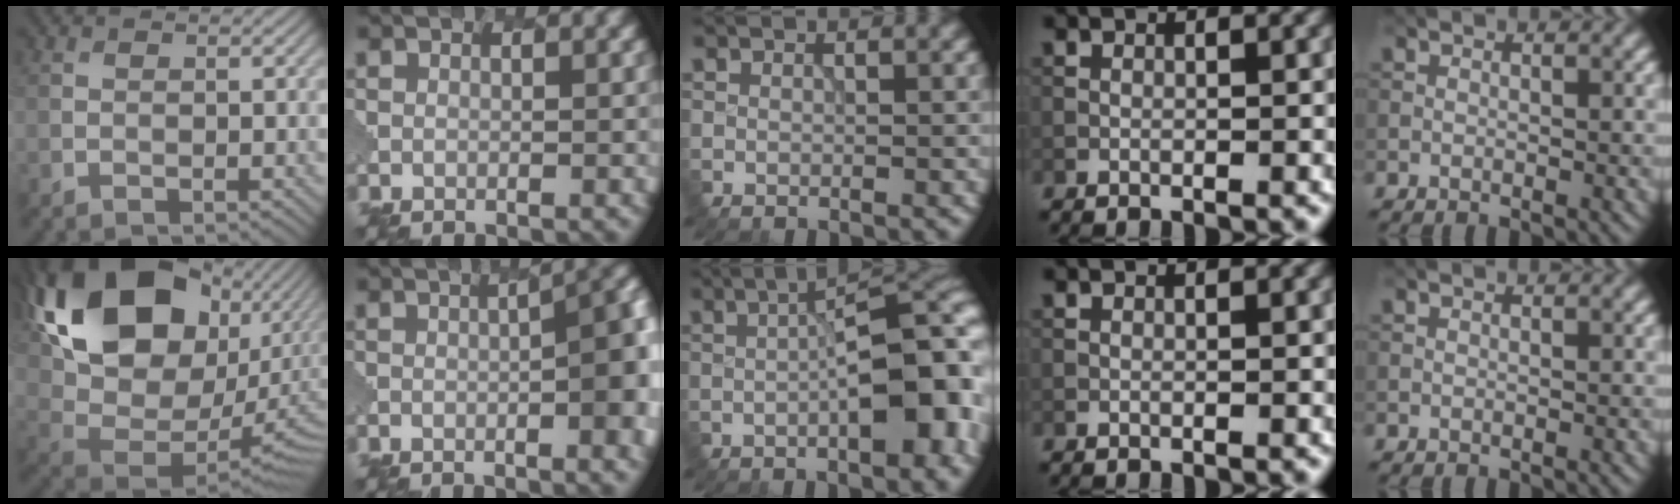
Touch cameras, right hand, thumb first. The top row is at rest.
{"thumb": {"total": 19.7, "force": [8.5, 13.1, 12.1], "torque": [-0.268, 0.019, 0.183]}, "index": {"total": 8.7, "force": [-1.8, 2.7, 8.1], "torque": [-0.071, 0.010, -0.029]}, "middle": {"total": 9.4, "force": [-1.3, 3.1, 8.7], "torque": [-0.106, 0.006, -0.021]}}